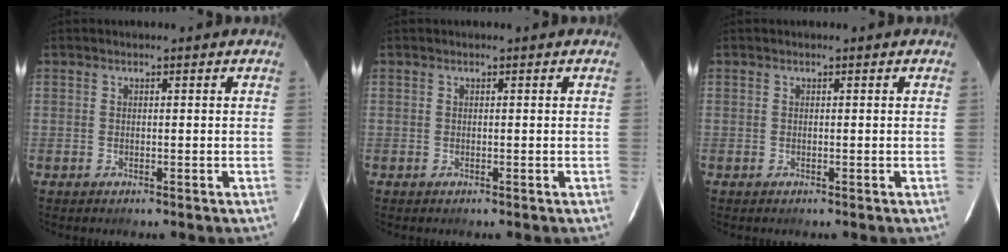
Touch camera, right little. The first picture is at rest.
{"total": 0.0}
{"total": 0.0}